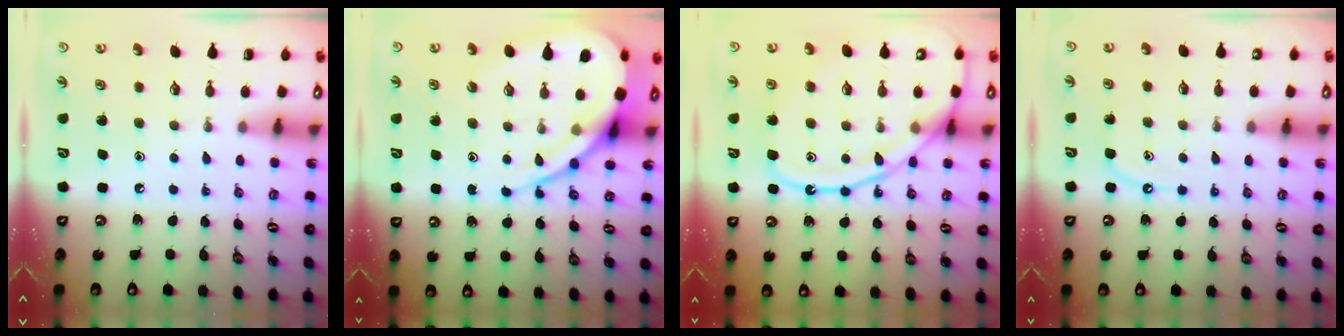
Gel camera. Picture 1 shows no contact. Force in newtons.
{"total": 14.3, "press": 14.2, "slide": 1.3}
{"total": 14.5, "press": 14.4, "slide": 1.2}
{"total": 5.2, "press": 5.2, "slide": 0.7}